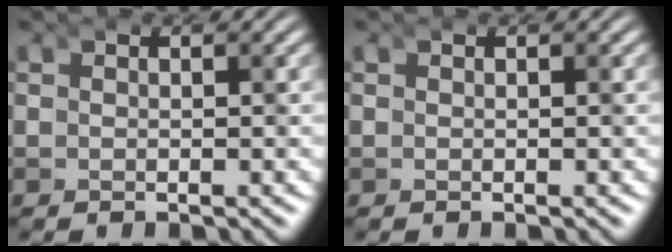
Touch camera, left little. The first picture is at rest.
{"total": 0.0}